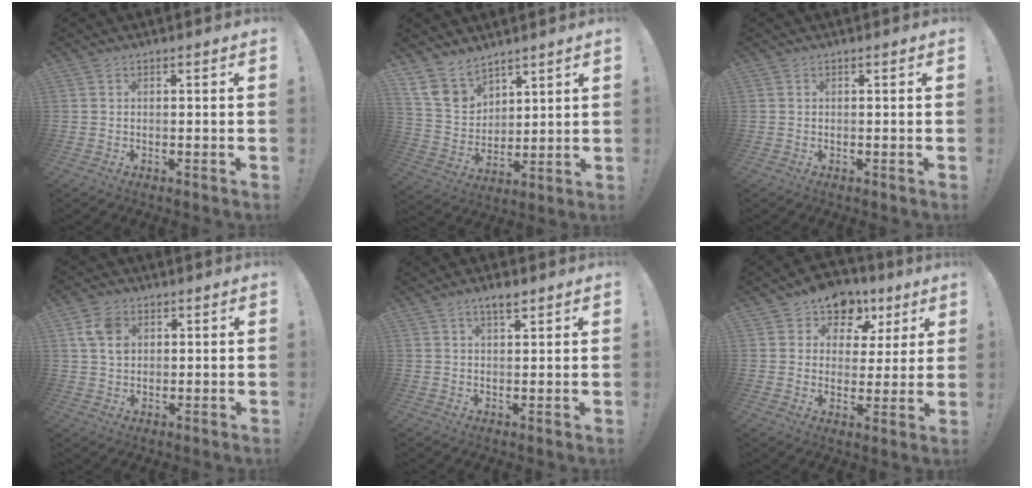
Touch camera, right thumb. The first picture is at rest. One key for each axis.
{"total": 12.5, "fx": 9.5, "fy": 7.3, "fz": 3.9, "tx": -0.083, "ty": -0.059, "tz": 0.189}
{"total": 0.0}
{"total": 7.2, "fx": 2.5, "fy": 5.4, "fz": 4.0, "tx": -0.073, "ty": 0.002, "tz": 0.048}
{"total": 3.9, "fx": 2.7, "fy": 1.1, "fz": 2.5, "tx": -0.030, "ty": -0.015, "tz": 0.043}
{"total": 10.4, "fx": 6.6, "fy": 7.2, "fz": 3.4, "tx": -0.045, "ty": -0.043, "tz": 0.122}